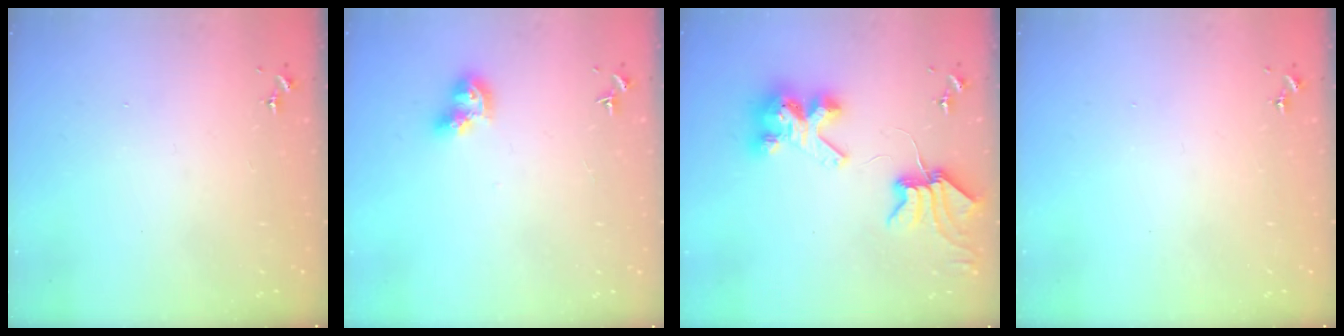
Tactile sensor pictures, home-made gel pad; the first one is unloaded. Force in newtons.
{"total": 9.3, "press": 9.2, "slide": 1.2}
{"total": 9.8, "press": 9.7, "slide": 1.3}
{"total": 0.0}